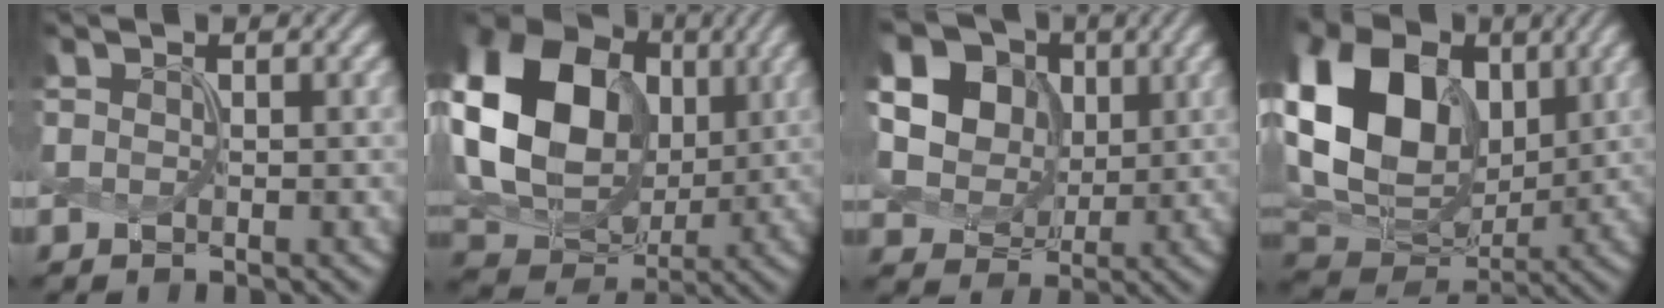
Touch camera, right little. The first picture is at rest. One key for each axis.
{"total": 14.9, "fx": 1.8, "fy": 11.7, "fz": 9.1, "tx": -0.212, "ty": 0.023, "tz": 0.059}
{"total": 14.3, "fx": 5.3, "fy": 11.7, "fz": 6.2, "tx": -0.190, "ty": 0.034, "tz": 0.126}
{"total": 12.4, "fx": 2.8, "fy": 9.1, "fz": 7.9, "tx": -0.200, "ty": 0.016, "tz": 0.076}